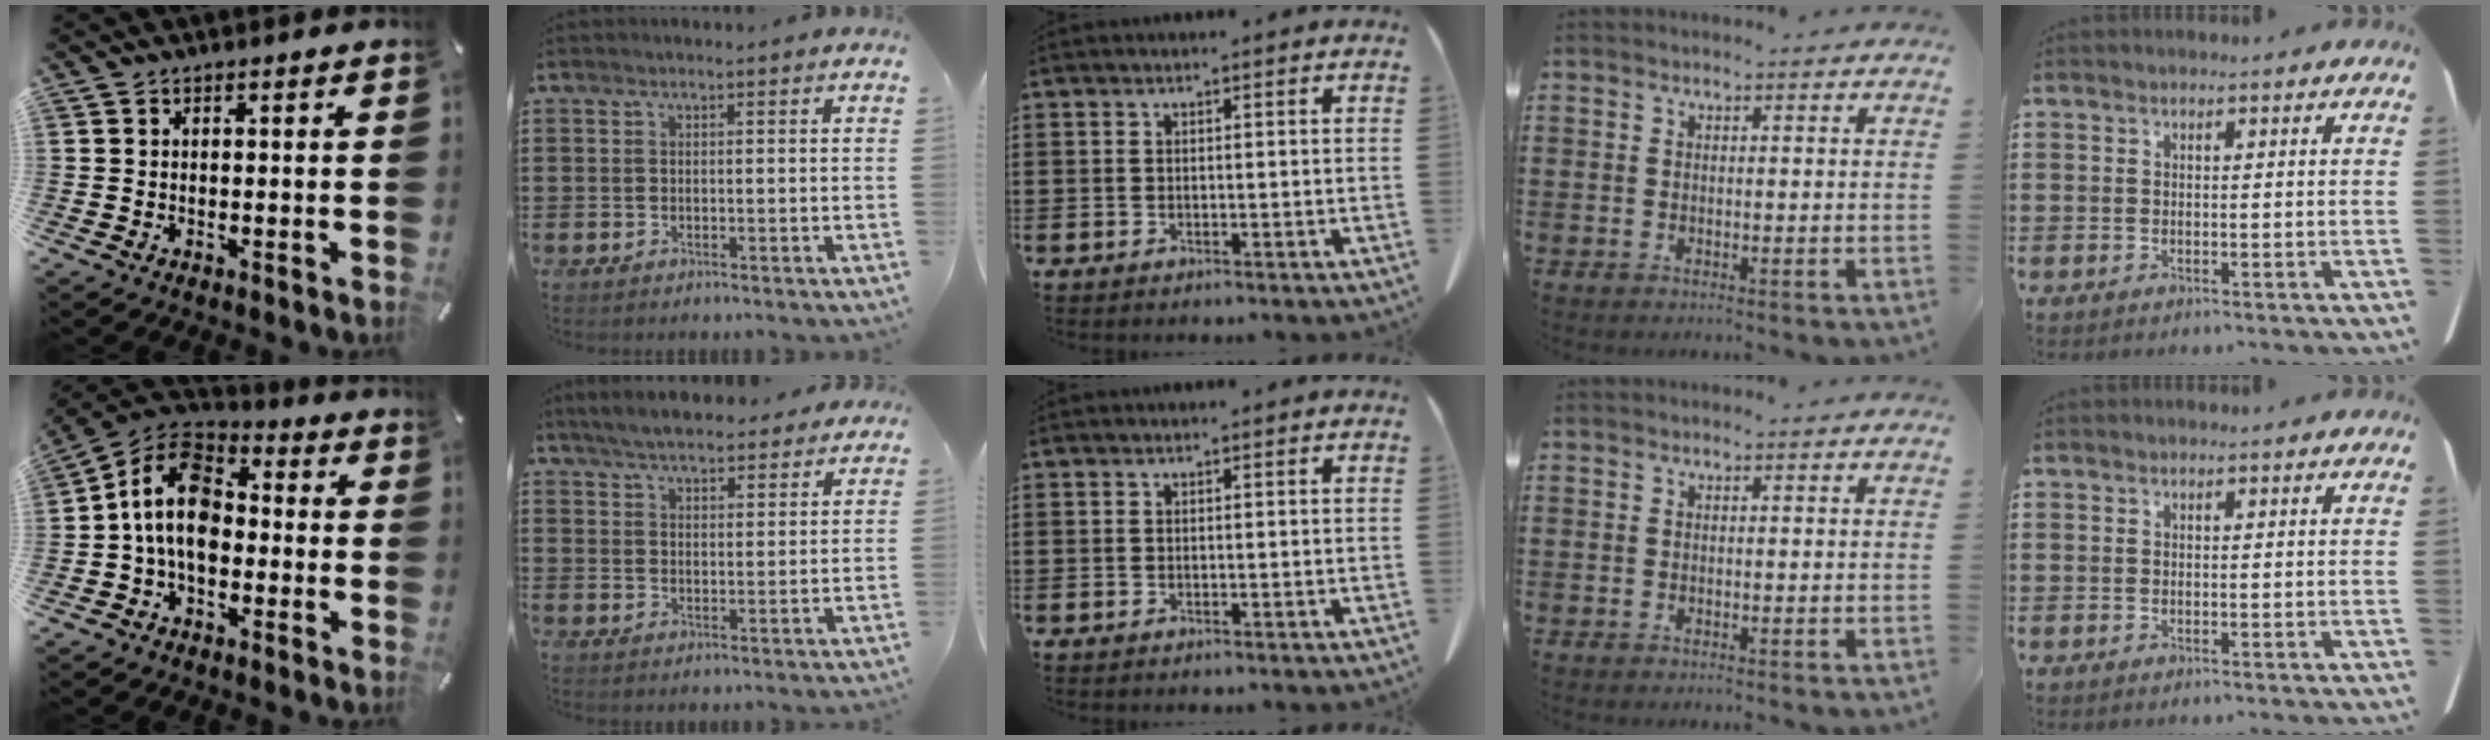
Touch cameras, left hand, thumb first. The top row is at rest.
{"thumb": {"total": 12.7, "force": [-1.9, 8.6, 9.1], "torque": [-0.197, 0.015, -0.039]}, "index": {"total": 5.1, "force": [4.8, 1.0, 1.3], "torque": [-0.044, -0.010, 0.088]}}